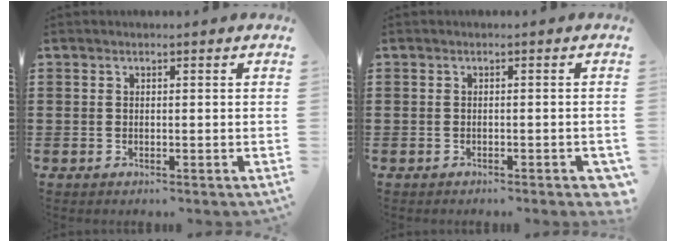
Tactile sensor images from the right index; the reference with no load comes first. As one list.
[{"total": 1.0, "force": [-0.7, 0.2, 0.7], "torque": [-0.015, -0.002, -0.012]}]